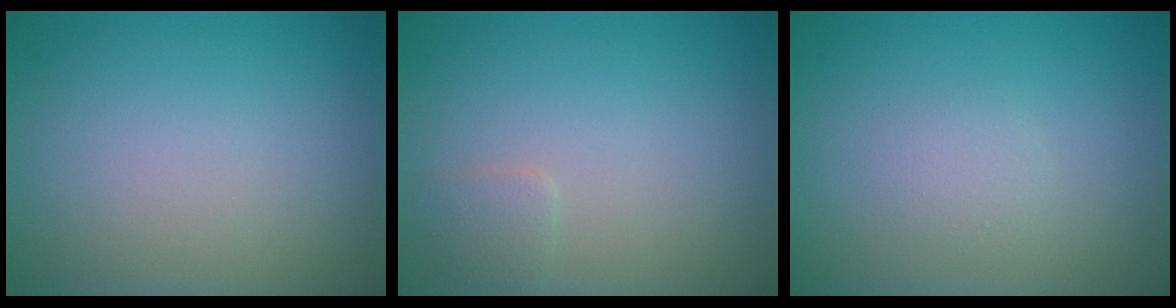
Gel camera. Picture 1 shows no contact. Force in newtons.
{"total": 1.0, "press": 1.0, "slide": 0.0}
{"total": 1.0, "press": 1.0, "slide": 0.0}